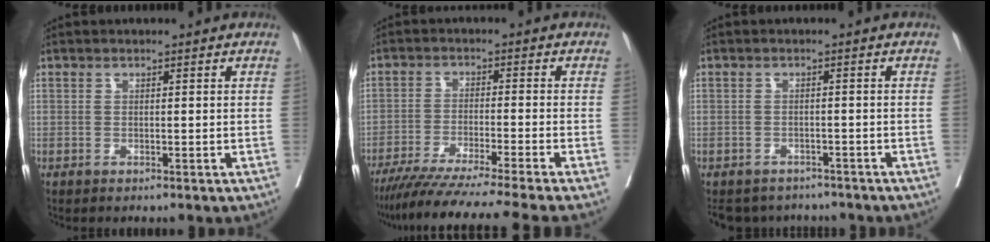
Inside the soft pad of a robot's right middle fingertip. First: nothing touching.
{"total": 15.9, "force": [-13.6, -2.5, 7.9], "torque": [-0.111, -0.046, -0.214]}
{"total": 7.7, "force": [-7.0, 3.2, 0.6], "torque": [-0.005, 0.007, -0.088]}